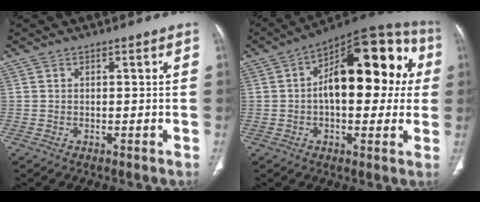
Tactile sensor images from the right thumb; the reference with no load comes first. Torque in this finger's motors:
{"motor_torque": [-0.18, 1.23, 0.79, 0.61, 0.12]}